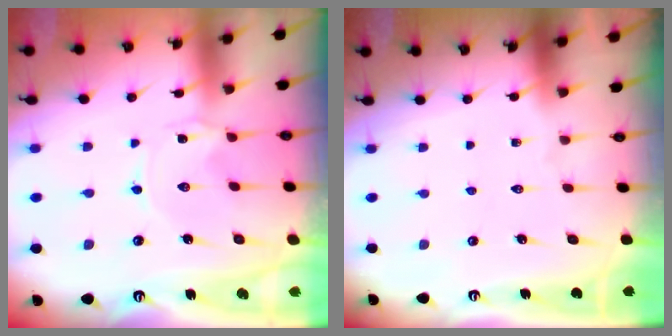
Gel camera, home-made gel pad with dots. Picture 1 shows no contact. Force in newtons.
{"total": 0.0}